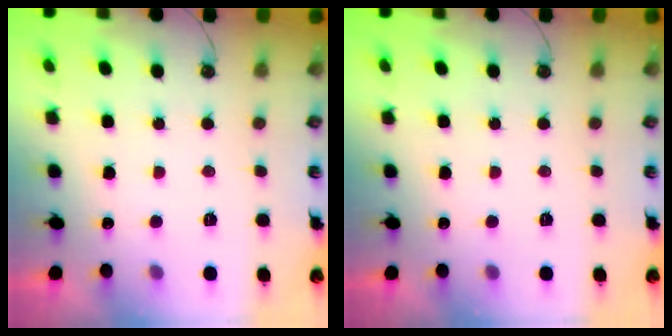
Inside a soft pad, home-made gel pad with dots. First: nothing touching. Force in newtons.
{"total": 0.0}